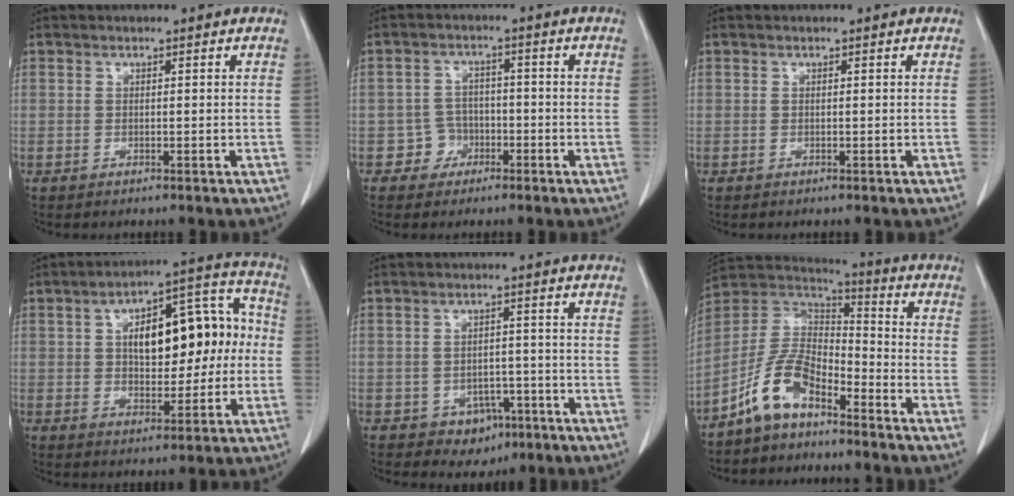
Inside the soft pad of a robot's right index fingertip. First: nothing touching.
{"total": 3.6, "force": [-1.7, 3.1, 0.0], "torque": [0.009, 0.016, -0.030]}
{"total": 0.0}
{"total": 16.9, "force": [1.3, 7.4, 15.1], "torque": [-0.224, 0.049, 0.027]}
{"total": 4.8, "force": [-2.5, 3.7, 1.9], "torque": [-0.018, 0.009, -0.024]}
{"total": 10.1, "force": [-6.7, 4.7, 5.9], "torque": [-0.132, 0.025, -0.135]}